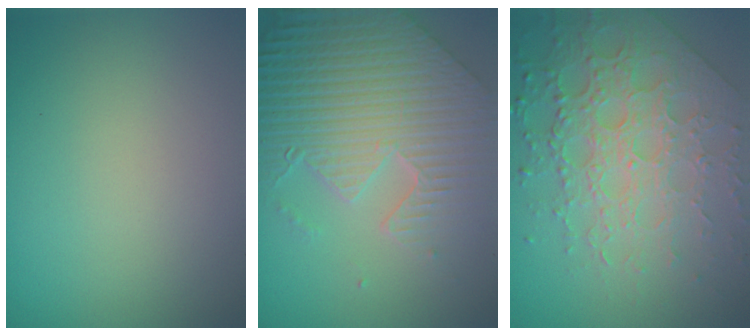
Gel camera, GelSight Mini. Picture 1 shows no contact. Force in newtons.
{"total": 9.4, "press": 6.5, "slide": 6.8}
{"total": 7.0, "press": 5.5, "slide": 4.3}